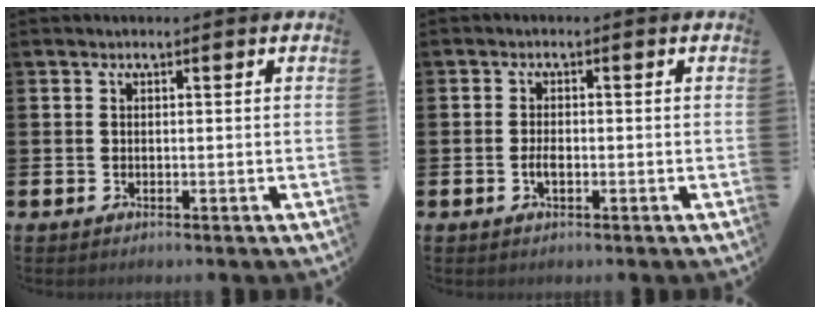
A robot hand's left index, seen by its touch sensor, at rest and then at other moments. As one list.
[{"total": 1.8, "force": [-0.4, 0.8, 1.6], "torque": [-0.021, -0.002, -0.010]}]